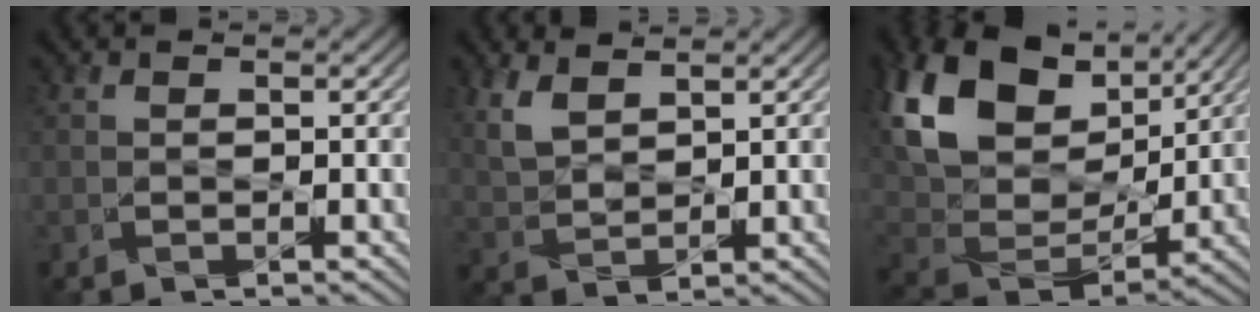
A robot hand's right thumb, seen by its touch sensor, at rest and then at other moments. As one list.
[{"total": 5.1, "force": [3.2, 2.4, 3.2], "torque": [-0.087, 0.000, 0.070]}, {"total": 17.0, "force": [7.4, 11.1, 10.5], "torque": [-0.271, 0.019, 0.148]}]